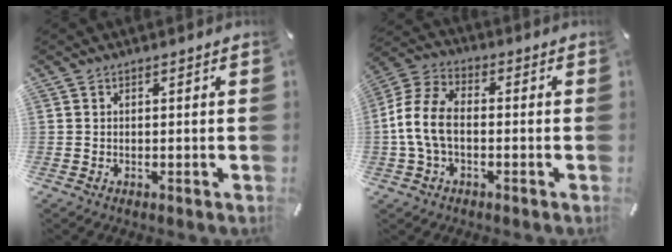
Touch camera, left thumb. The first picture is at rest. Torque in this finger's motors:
{"motor_torque": [1.66, 1.43, 0.99, 0.14, 0.26]}